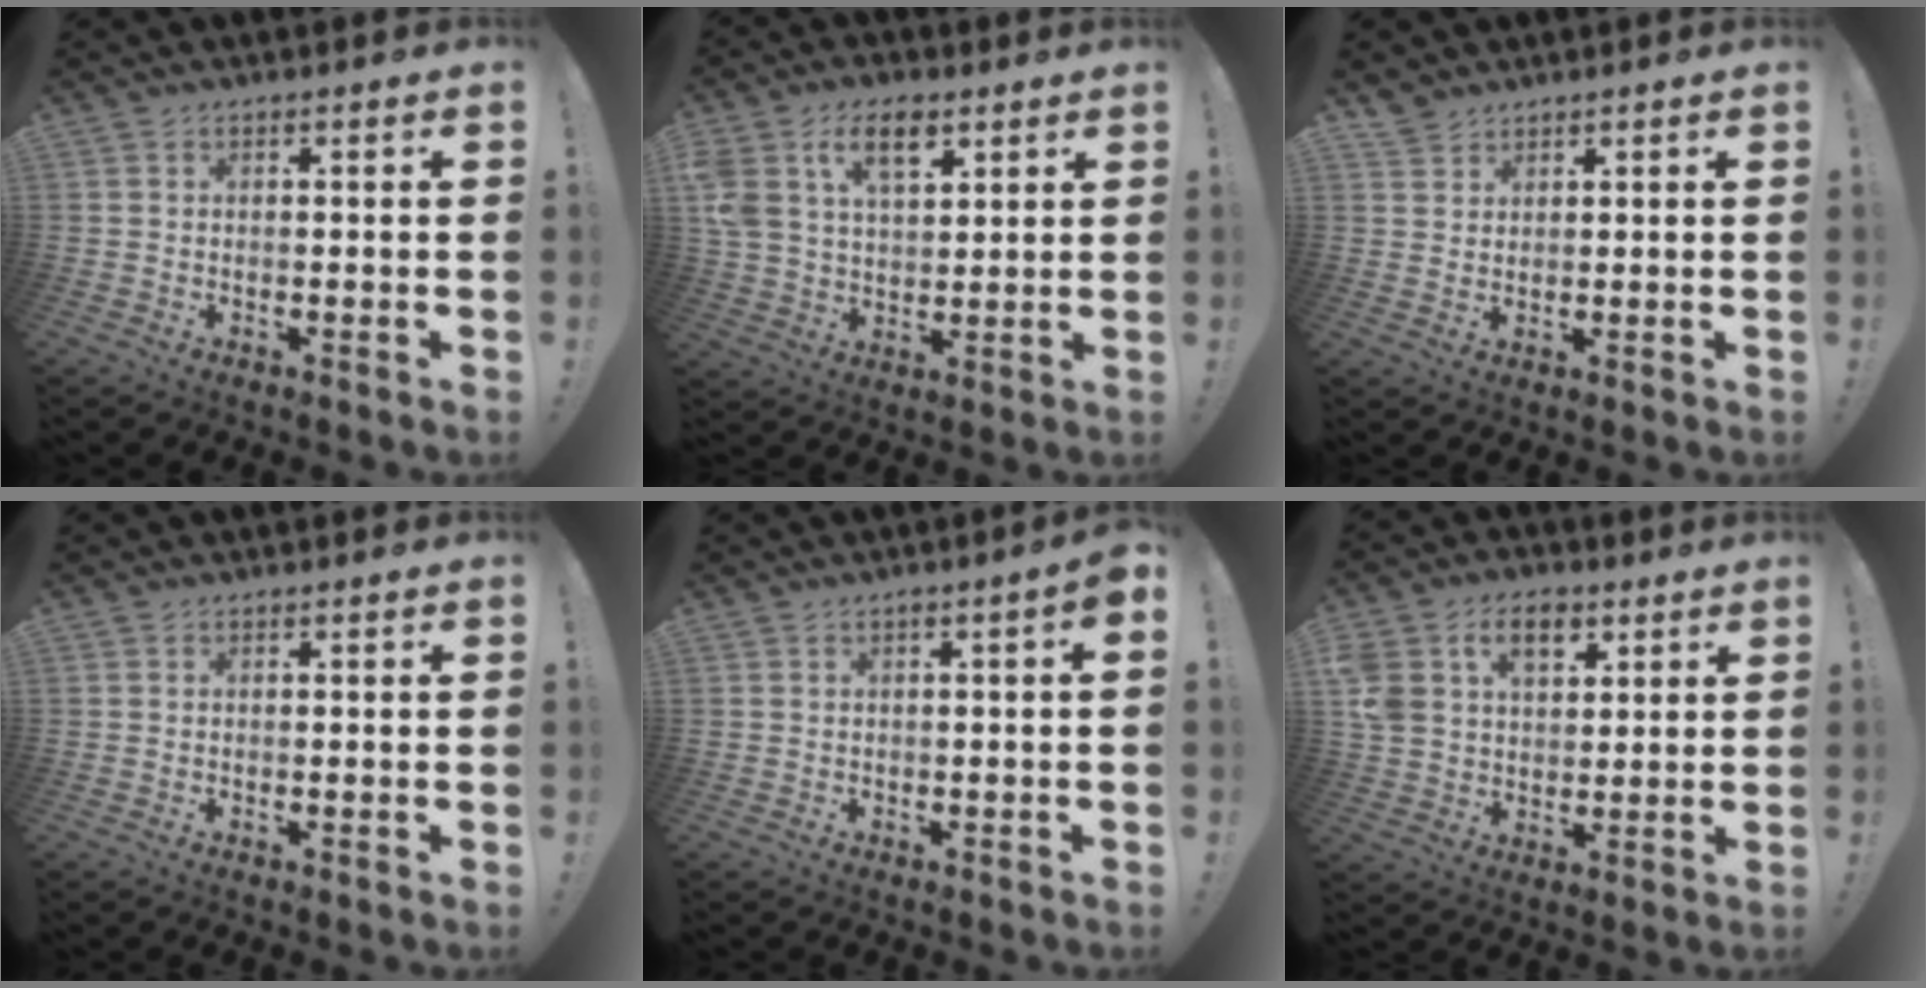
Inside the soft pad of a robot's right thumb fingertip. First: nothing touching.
{"total": 11.8, "force": [6.0, 7.0, 7.4], "torque": [-0.135, -0.013, 0.111]}
{"total": 3.5, "force": [3.1, 1.7, 0.3], "torque": [0.000, -0.021, 0.058]}
{"total": 0.0}
{"total": 2.4, "force": [-0.1, -0.1, 2.4], "torque": [-0.043, -0.002, -0.002]}
{"total": 12.0, "force": [5.6, 8.4, 6.4], "torque": [-0.119, -0.011, 0.108]}